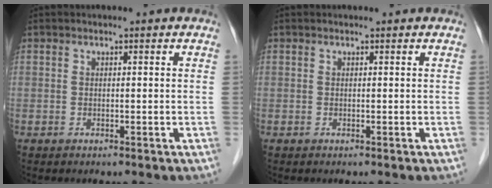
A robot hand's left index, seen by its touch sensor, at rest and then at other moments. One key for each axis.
{"total": 0.0}